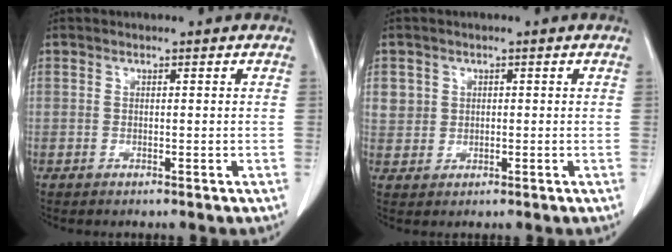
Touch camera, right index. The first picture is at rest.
{"total": 3.0, "force": [1.0, 2.8, 0.4], "torque": [0.004, 0.001, 0.019]}